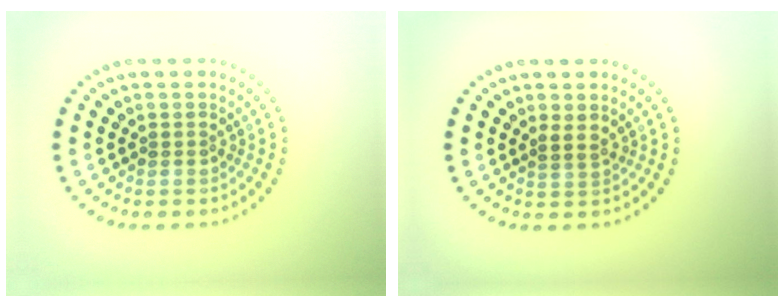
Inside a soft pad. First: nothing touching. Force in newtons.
{"total": 1.1, "press": 0.7, "slide": 0.9}